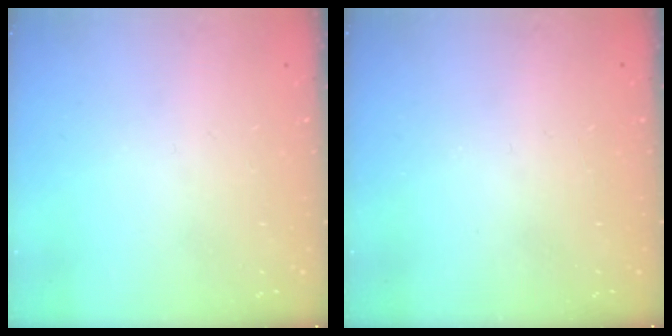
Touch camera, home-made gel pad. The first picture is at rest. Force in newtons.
{"total": 0.0}